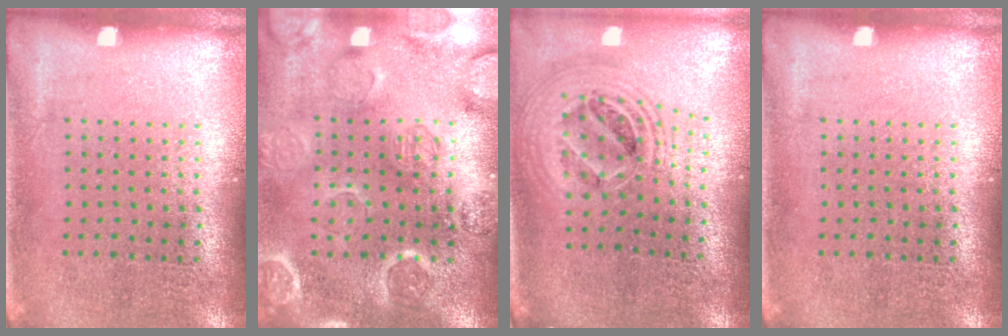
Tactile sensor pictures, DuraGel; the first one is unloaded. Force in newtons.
{"total": 3.3, "press": 3.2, "slide": 0.9}
{"total": 2.3, "press": 1.7, "slide": 1.4}
{"total": 0.0}